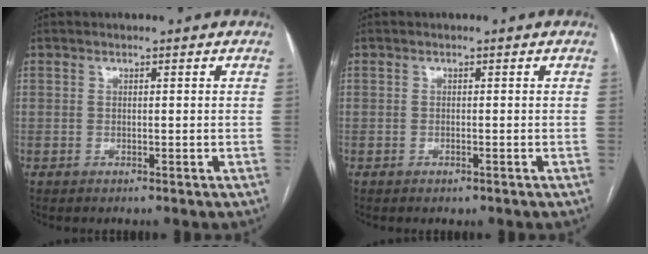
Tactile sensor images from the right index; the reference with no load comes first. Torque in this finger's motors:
{"motor_torque": [0.25, -0.02, 0.07, 0.01]}